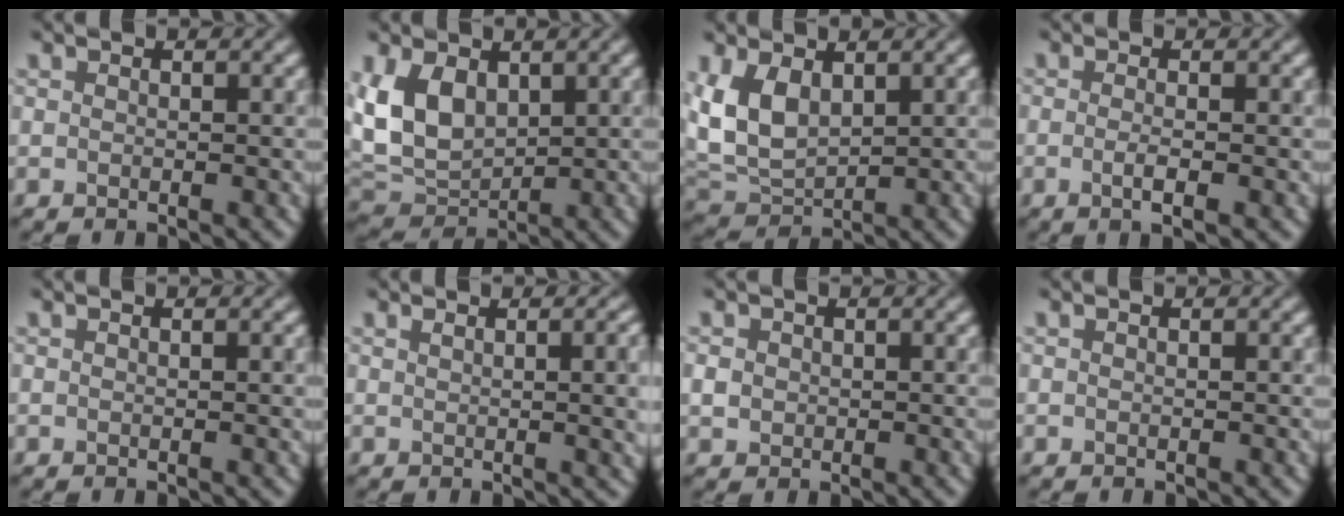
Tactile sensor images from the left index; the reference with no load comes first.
{"total": 5.9, "force": [1.7, 4.0, 3.9], "torque": [-0.088, 0.002, 0.034]}
{"total": 4.8, "force": [1.8, 2.9, 3.4], "torque": [-0.081, 0.004, 0.040]}
{"total": 2.0, "force": [-0.4, 0.6, 1.8], "torque": [-0.028, 0.003, -0.011]}
{"total": 1.3, "force": [0.1, 0.6, 1.2], "torque": [-0.008, 0.005, -0.005]}
{"total": 5.4, "force": [0.7, 2.3, 4.9], "torque": [-0.020, 0.022, 0.010]}
{"total": 1.1, "force": [0.2, 1.1, 0.2], "torque": [-0.004, 0.002, 0.001]}
{"total": 0.0}